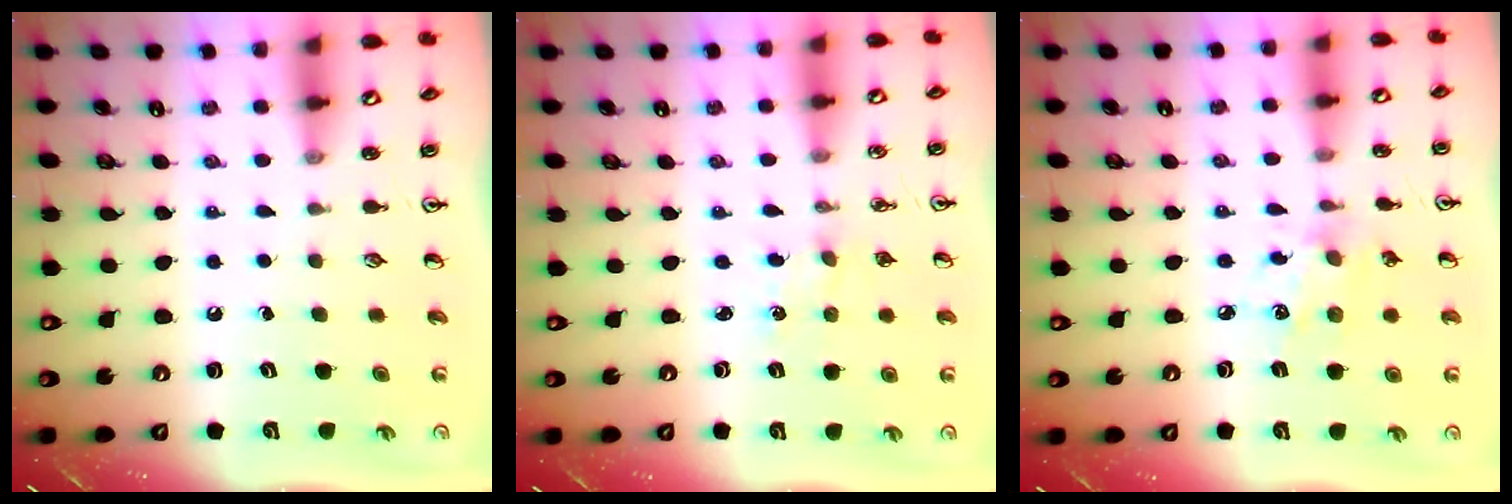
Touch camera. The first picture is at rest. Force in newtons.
{"total": 0.0}
{"total": 5.9, "press": 5.7, "slide": 1.6}